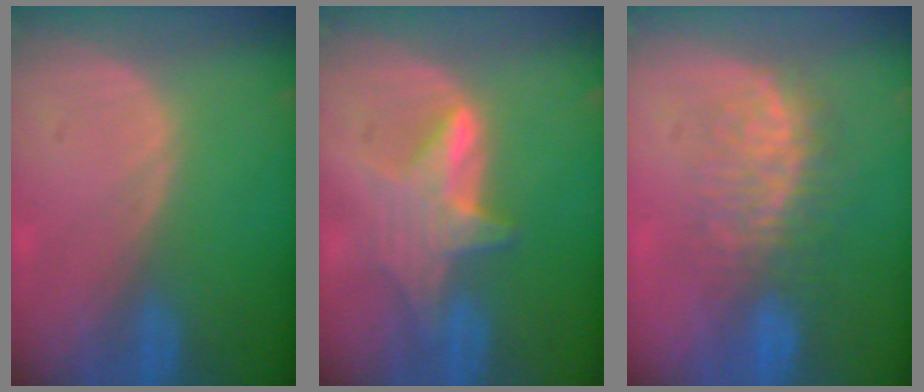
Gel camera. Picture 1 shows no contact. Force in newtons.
{"total": 6.2, "press": 6.0, "slide": 1.3}
{"total": 7.8, "press": 7.5, "slide": 2.0}